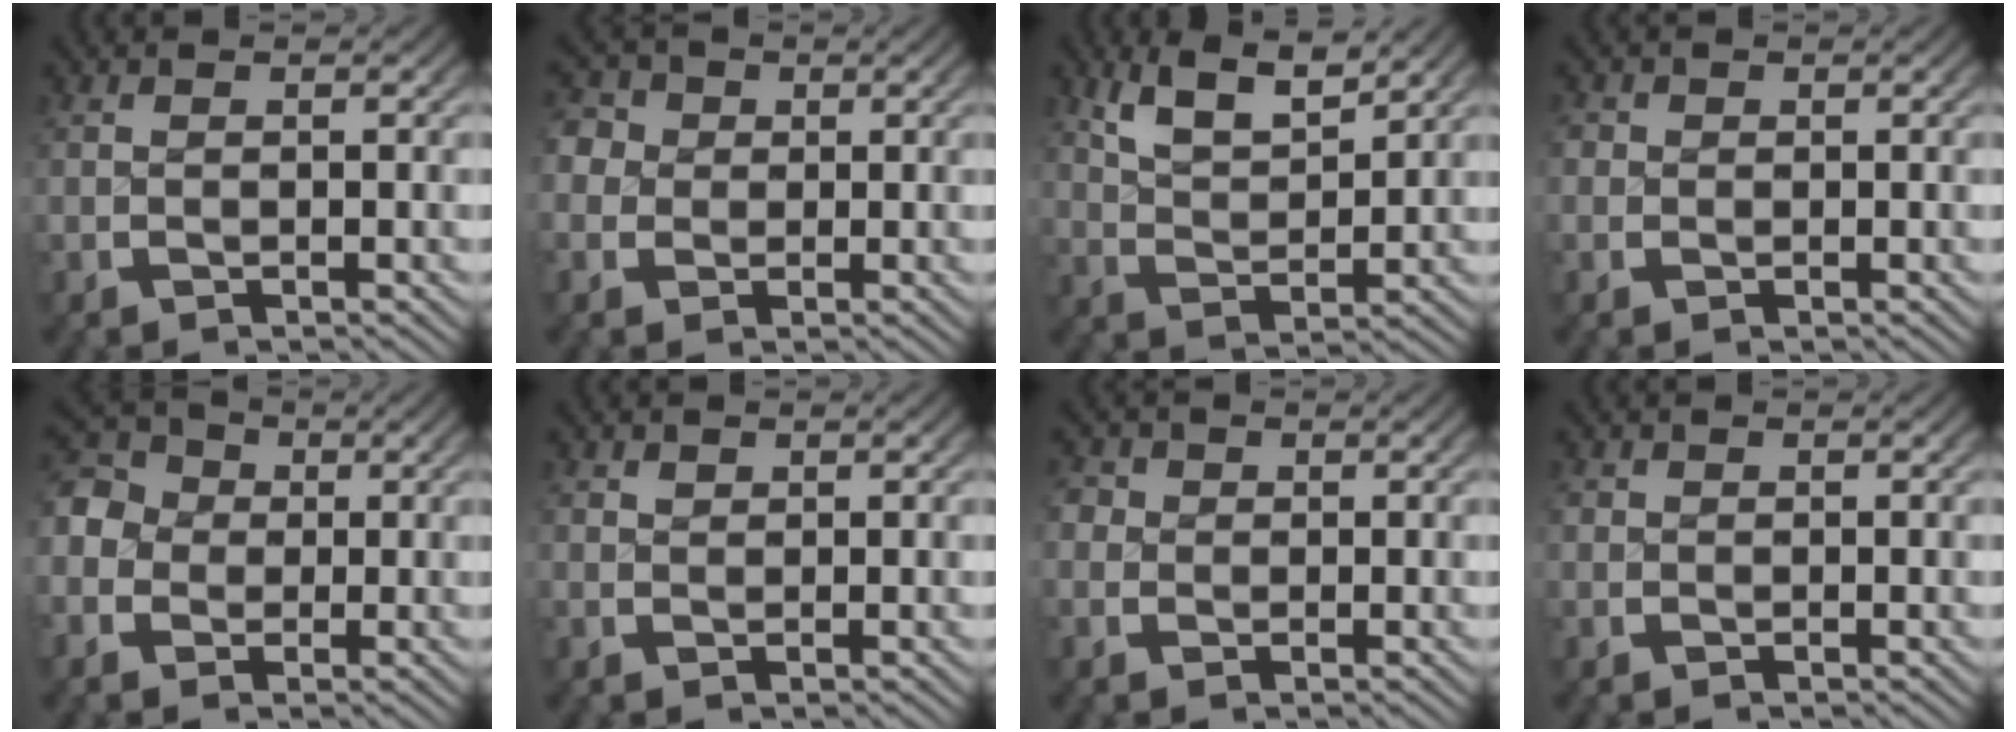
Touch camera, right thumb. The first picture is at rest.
{"total": 4.4, "force": [0.8, 4.0, 1.7], "torque": [-0.047, -0.012, 0.010]}
{"total": 5.6, "force": [4.3, 2.1, 3.1], "torque": [-0.061, -0.001, 0.083]}
{"total": 1.3, "force": [0.0, 1.3, 0.0], "torque": [-0.008, -0.012, -0.001]}
{"total": 6.5, "force": [1.3, 5.5, 3.2], "torque": [-0.064, -0.007, 0.014]}
{"total": 0.8, "force": [0.6, 0.6, -0.1], "torque": [-0.004, -0.011, 0.014]}
{"total": 2.6, "force": [0.3, 2.5, 0.5], "torque": [-0.020, -0.010, 0.000]}
{"total": 0.7, "force": [0.0, 0.7, -0.1], "torque": [-0.002, -0.008, 0.000]}